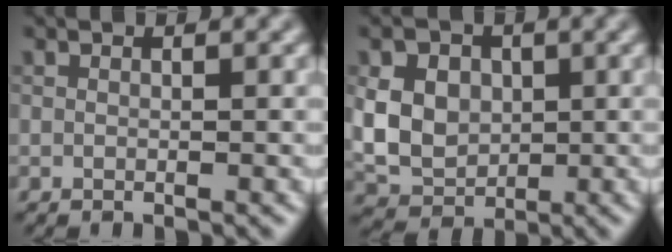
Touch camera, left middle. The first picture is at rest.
{"total": 7.5, "force": [1.4, 5.9, 4.5], "torque": [-0.082, 0.020, 0.014]}